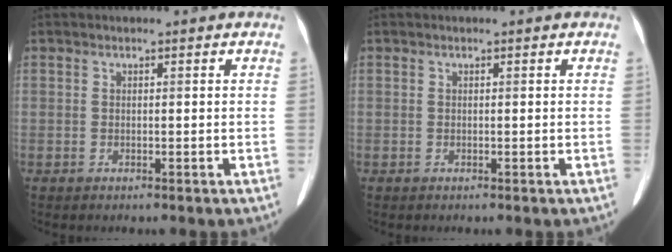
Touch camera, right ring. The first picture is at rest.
{"total": 0.0}